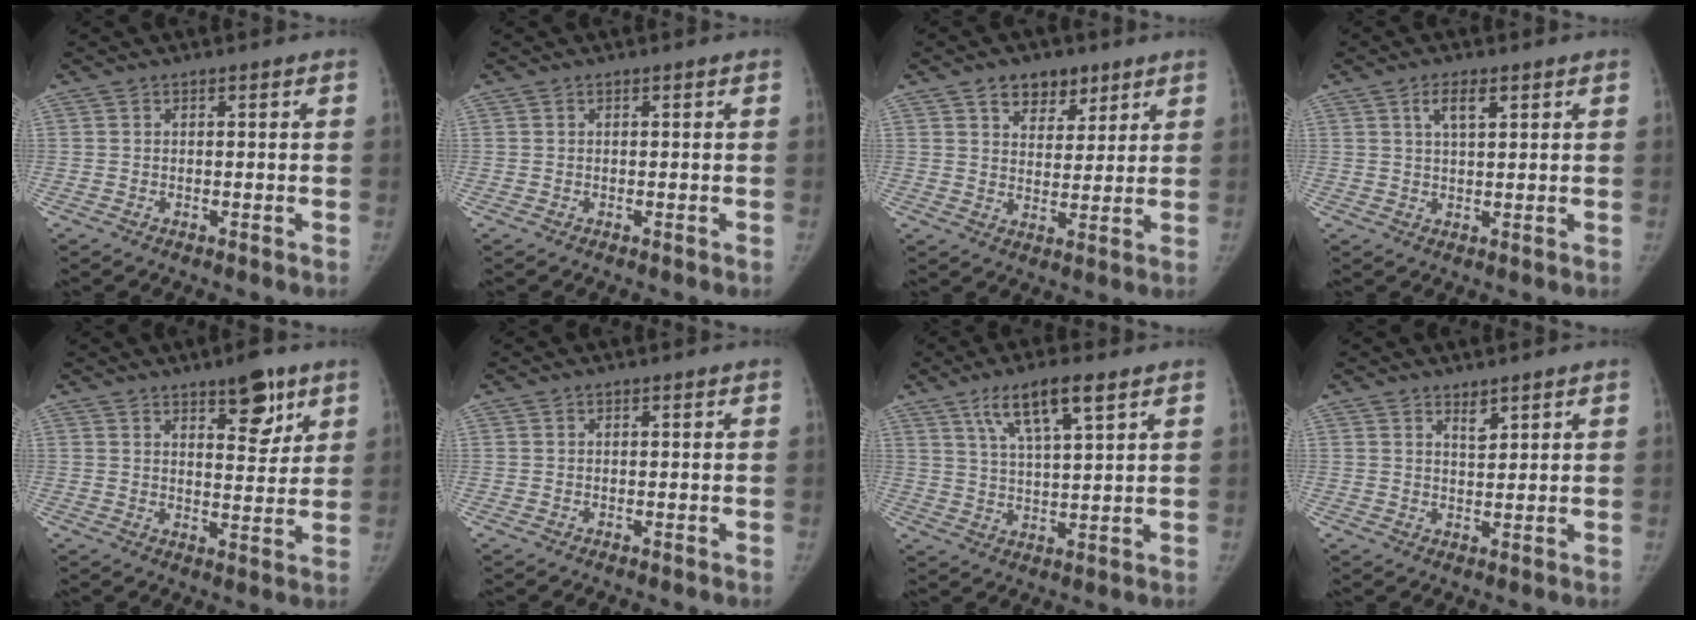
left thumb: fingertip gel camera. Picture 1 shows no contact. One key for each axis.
{"total": 0.0}
{"total": 7.5, "fx": 4.6, "fy": 4.9, "fz": 3.2, "tx": -0.012, "ty": -0.022, "tz": 0.073}
{"total": 3.9, "fx": 1.9, "fy": 1.5, "fz": 3.0, "tx": -0.050, "ty": -0.005, "tz": 0.036}
{"total": 8.3, "fx": 5.2, "fy": 3.3, "fz": 5.6, "tx": -0.051, "ty": -0.031, "tz": 0.074}
{"total": 0.0}
{"total": 9.4, "fx": 5.4, "fy": 2.1, "fz": 7.4, "tx": -0.131, "ty": -0.018, "tz": 0.103}
{"total": 2.3, "fx": 1.7, "fy": 0.9, "fz": 1.3, "tx": -0.013, "ty": -0.016, "tz": 0.033}